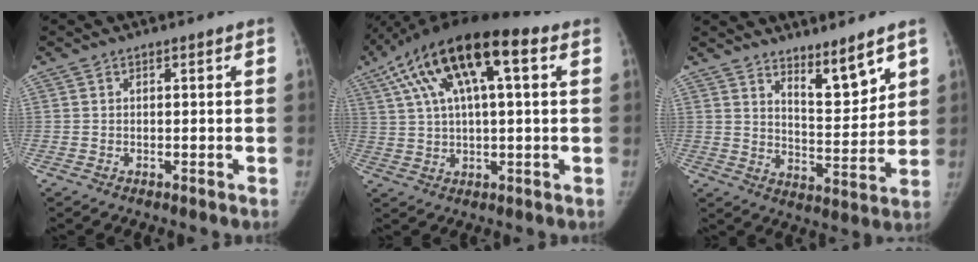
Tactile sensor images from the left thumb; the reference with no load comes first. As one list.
[{"total": 18.5, "force": [7.2, 6.5, 15.7], "torque": [-0.283, 0.025, 0.120]}, {"total": 8.7, "force": [6.3, 2.2, 5.6], "torque": [-0.068, -0.064, 0.112]}]